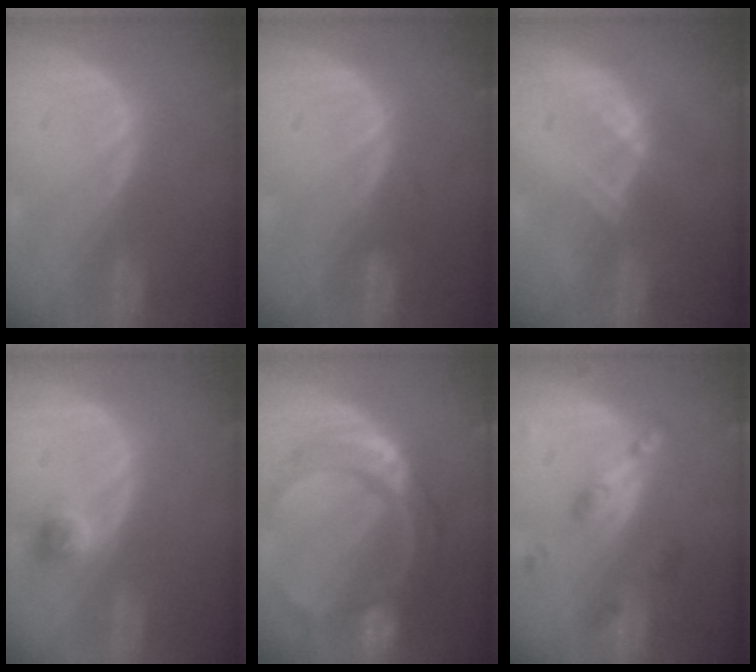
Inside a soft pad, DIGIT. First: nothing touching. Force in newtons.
{"total": 0.7, "press": 0.7, "slide": 0.1}
{"total": 1.9, "press": 1.9, "slide": 0.3}
{"total": 2.3, "press": 2.0, "slide": 1.1}
{"total": 10.4, "press": 10.3, "slide": 1.0}
{"total": 5.1, "press": 5.1, "slide": 0.4}